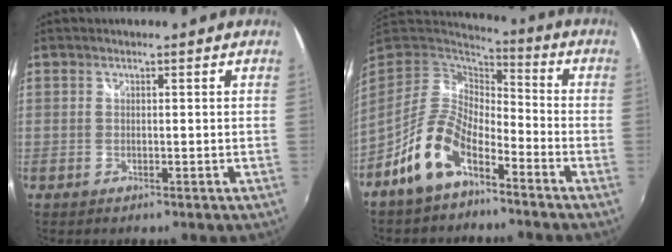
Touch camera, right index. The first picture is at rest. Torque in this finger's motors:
{"motor_torque": [0.99, -0.93, 0.78, 0.18]}